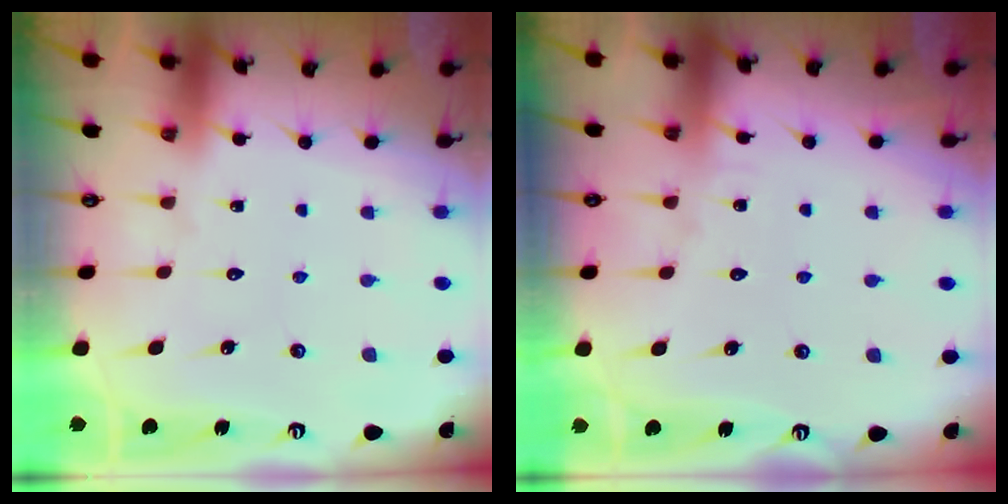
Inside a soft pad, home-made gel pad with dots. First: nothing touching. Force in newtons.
{"total": 2.7, "press": 2.7, "slide": 0.3}